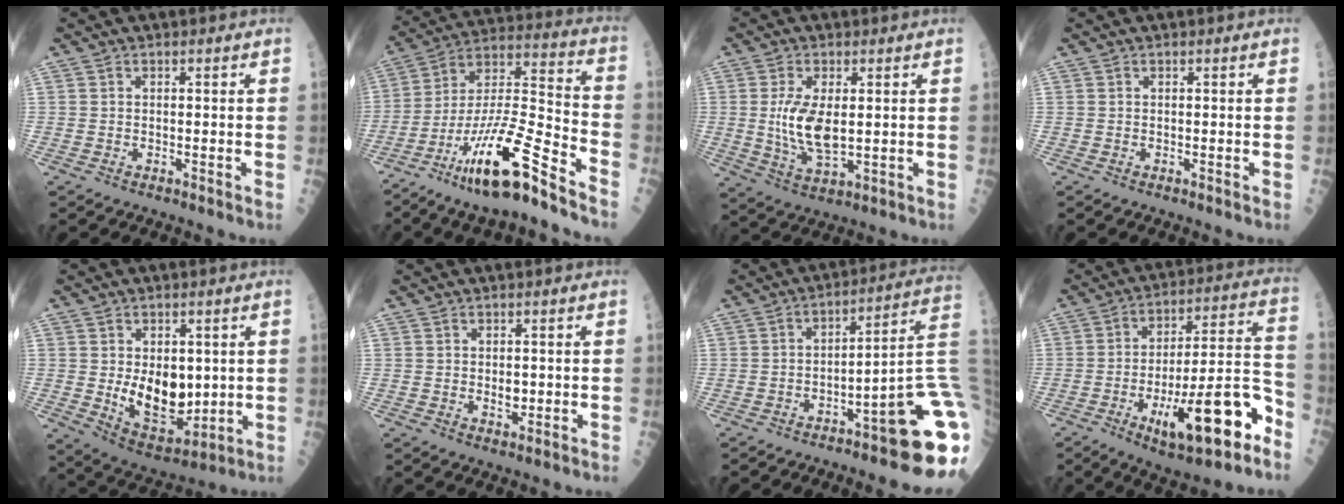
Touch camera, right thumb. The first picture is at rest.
{"total": 19.9, "force": [-12.6, 2.7, 15.2], "torque": [-0.315, 0.058, -0.226]}
{"total": 9.2, "force": [0.8, 3.9, 8.3], "torque": [-0.160, -0.016, 0.023]}
{"total": 0.0}
{"total": 12.3, "force": [0.3, 7.6, 9.6], "torque": [-0.108, -0.025, 0.026]}
{"total": 2.1, "force": [0.0, 1.3, 1.7], "torque": [-0.016, -0.003, 0.003]}
{"total": 17.8, "force": [-6.2, 3.1, 16.4], "torque": [-0.162, 0.044, -0.082]}
{"total": 20.8, "force": [-9.1, 5.8, 17.8], "torque": [-0.273, 0.042, -0.133]}